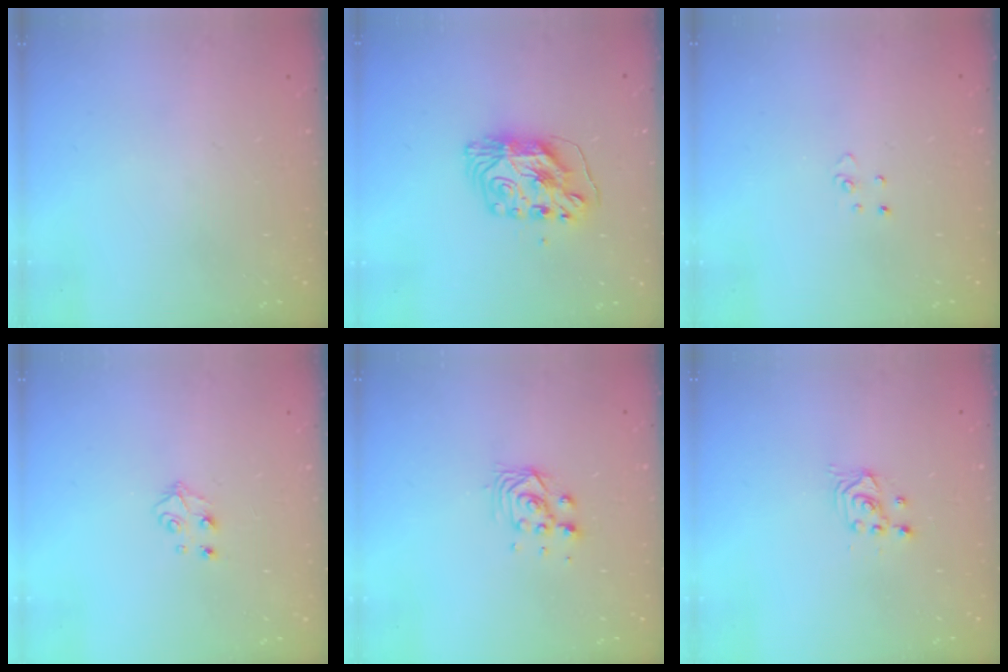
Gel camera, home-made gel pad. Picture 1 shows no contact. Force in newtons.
{"total": 9.2, "press": 9.2, "slide": 0.9}
{"total": 2.9, "press": 2.9, "slide": 0.2}
{"total": 4.7, "press": 4.7, "slide": 0.4}
{"total": 3.9, "press": 3.8, "slide": 0.8}
{"total": 2.4, "press": 2.3, "slide": 0.2}